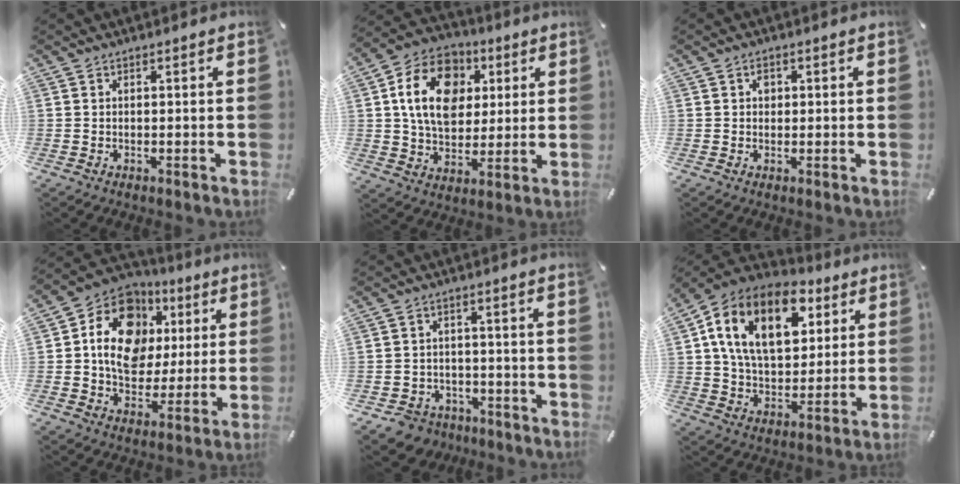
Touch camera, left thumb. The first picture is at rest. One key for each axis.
{"total": 16.4, "fx": 3.9, "fy": 12.8, "fz": 9.4, "tx": -0.182, "ty": 0.006, "tz": 0.073}
{"total": 1.7, "fx": 0.3, "fy": 1.5, "fz": 0.8, "tx": -0.001, "ty": 0.002, "tz": 0.000}
{"total": 15.9, "fx": 3.7, "fy": 12.7, "fz": 8.7, "tx": -0.156, "ty": -0.007, "tz": 0.070}
{"total": 5.8, "fx": -3.7, "fy": 4.4, "fz": 1.1, "tx": -0.036, "ty": 0.022, "tz": -0.074}
{"total": 18.8, "fx": 8.3, "fy": 11.8, "fz": 12.1, "tx": -0.223, "ty": -0.021, "tz": 0.143}